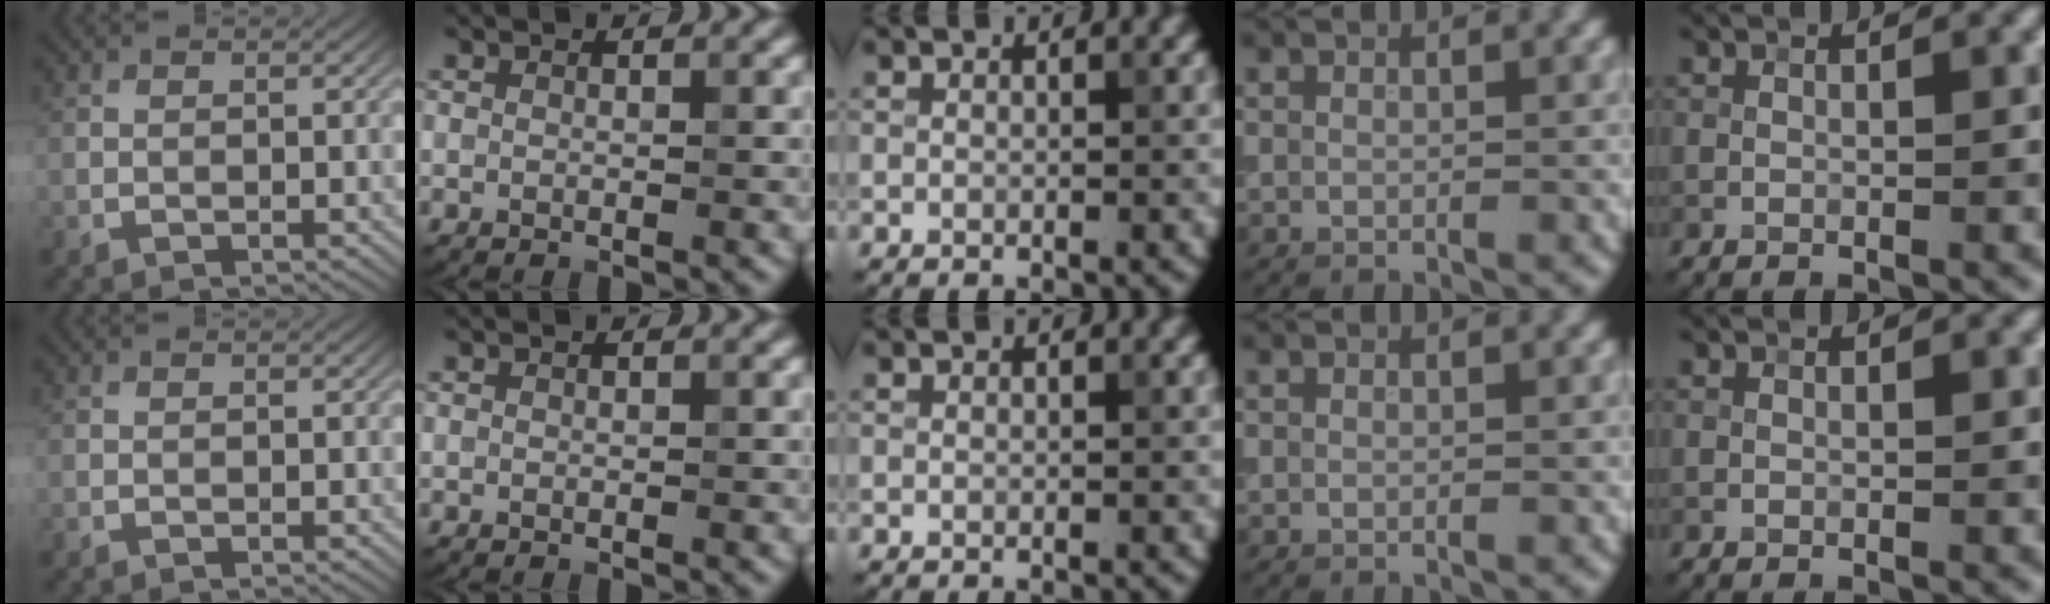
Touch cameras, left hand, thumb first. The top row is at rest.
{}